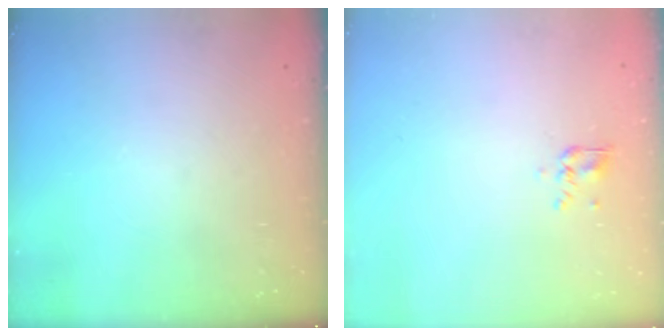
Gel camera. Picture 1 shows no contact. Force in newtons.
{"total": 3.1, "press": 3.0, "slide": 1.0}